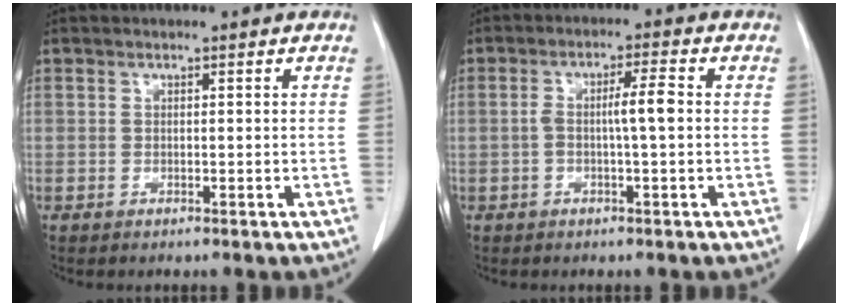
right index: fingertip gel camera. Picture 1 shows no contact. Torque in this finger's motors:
{"motor_torque": [0.15, 0.02, 0.12, 0.07]}